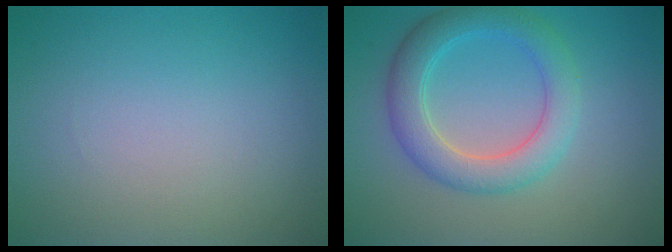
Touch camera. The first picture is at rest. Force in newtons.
{"total": 4.7, "press": 4.7, "slide": 0.1}